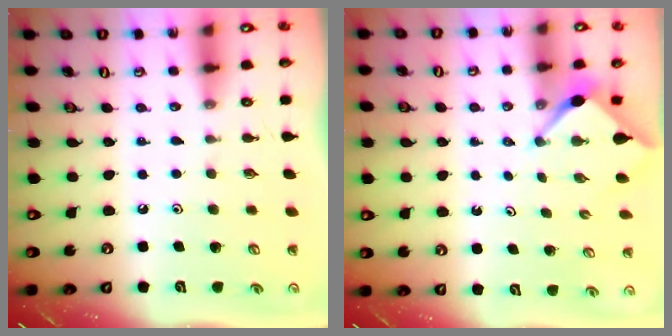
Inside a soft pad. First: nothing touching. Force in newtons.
{"total": 2.6, "press": 2.6, "slide": 0.3}